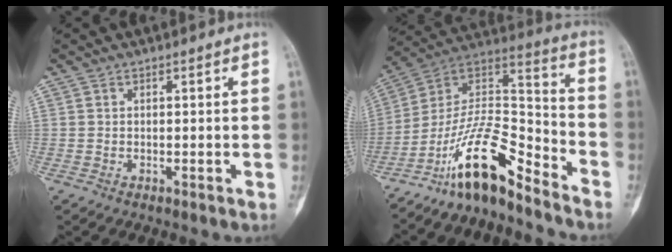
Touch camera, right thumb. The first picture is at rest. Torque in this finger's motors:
{"motor_torque": [1.48, -0.37, 1.49, -1.28, 0.17]}